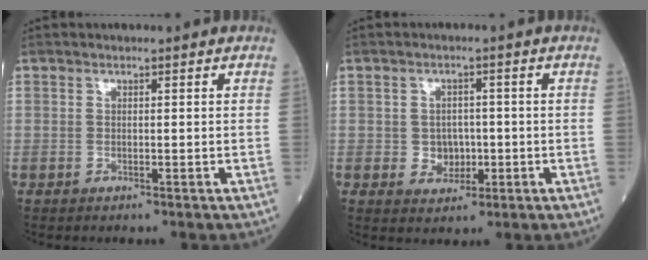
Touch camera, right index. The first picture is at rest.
{"total": 3.7, "force": [-0.5, 3.2, 1.8], "torque": [-0.020, 0.007, -0.002]}